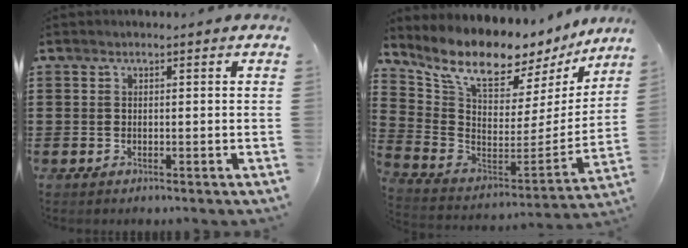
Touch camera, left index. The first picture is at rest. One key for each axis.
{"total": 11.1, "fx": 9.2, "fy": 3.4, "fz": 5.2, "tx": -0.132, "ty": -0.071, "tz": 0.158}